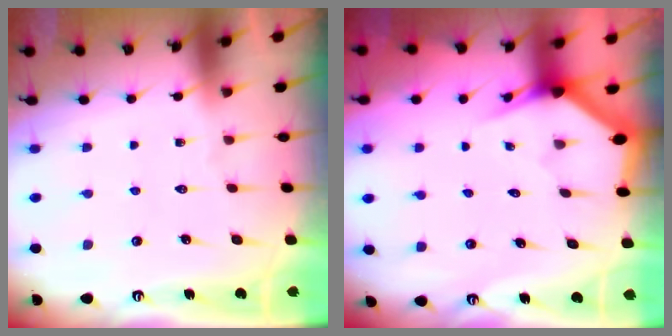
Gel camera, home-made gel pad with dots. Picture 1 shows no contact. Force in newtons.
{"total": 2.9, "press": 2.9, "slide": 0.0}